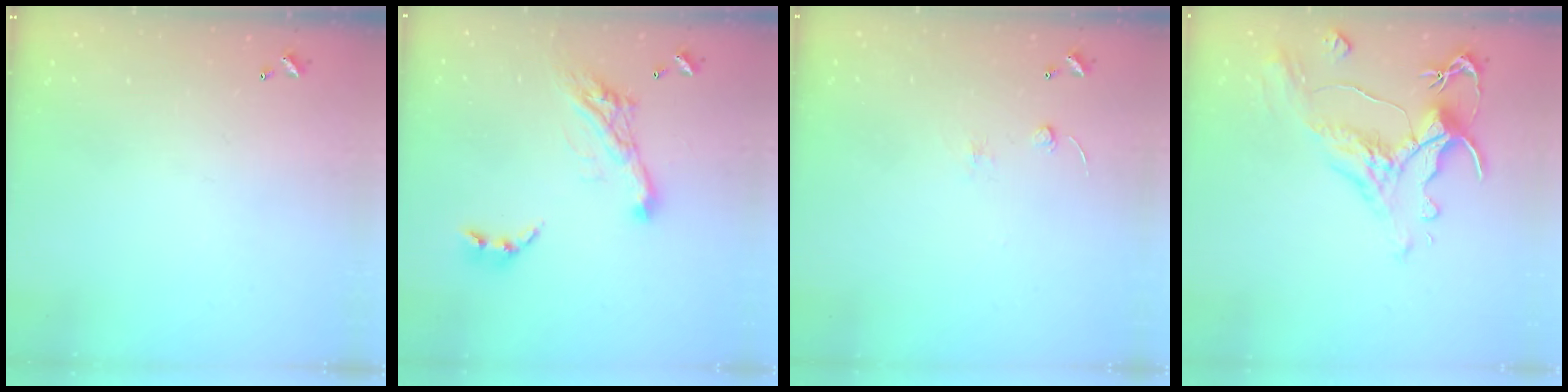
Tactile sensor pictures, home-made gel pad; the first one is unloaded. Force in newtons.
{"total": 13.4, "press": 13.3, "slide": 1.4}
{"total": 2.5, "press": 2.4, "slide": 0.8}
{"total": 1.6, "press": 0.0, "slide": 1.6}